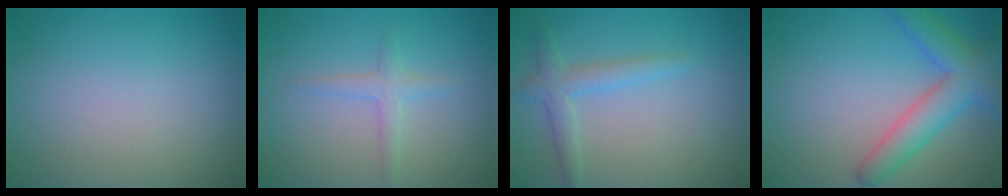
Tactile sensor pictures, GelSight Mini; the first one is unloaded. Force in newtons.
{"total": 1.6, "press": 1.6, "slide": 0.1}
{"total": 2.5, "press": 2.5, "slide": 0.1}
{"total": 5.3, "press": 5.3, "slide": 0.2}